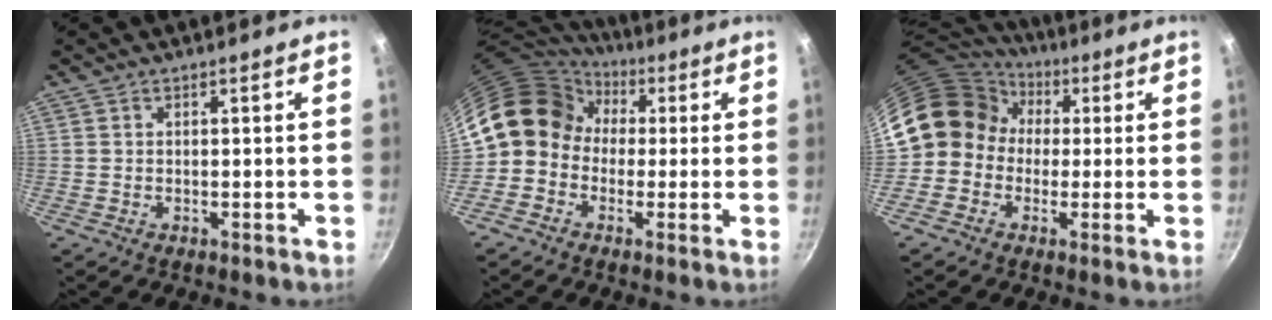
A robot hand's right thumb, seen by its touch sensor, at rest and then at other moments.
{"total": 12.6, "force": [1.1, 10.9, 6.3], "torque": [-0.084, 0.032, -0.003]}
{"total": 13.0, "force": [1.2, 11.7, 5.5], "torque": [-0.065, 0.032, 0.000]}